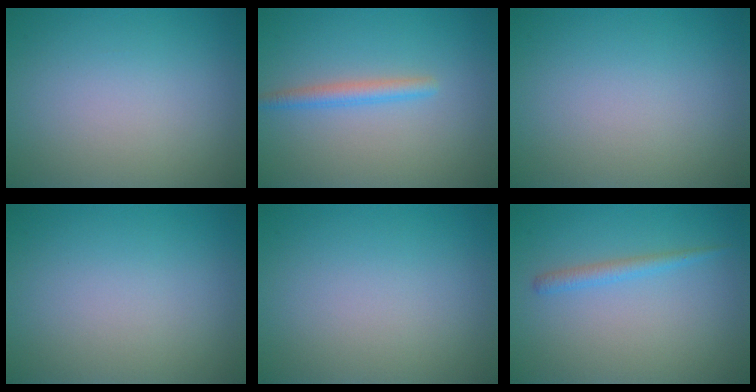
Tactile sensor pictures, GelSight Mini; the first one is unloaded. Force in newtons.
{"total": 1.9, "press": 1.9, "slide": 0.0}
{"total": 0.0}
{"total": 0.0}
{"total": 0.0}
{"total": 1.5, "press": 1.5, "slide": 0.0}